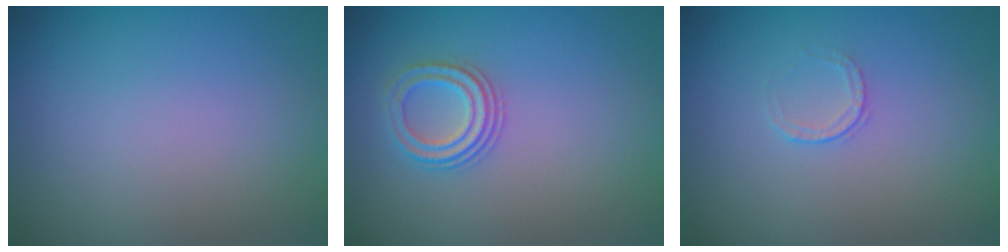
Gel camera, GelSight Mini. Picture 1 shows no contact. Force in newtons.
{"total": 2.6, "press": 2.3, "slide": 1.2}
{"total": 0.7, "press": 0.5, "slide": 0.5}